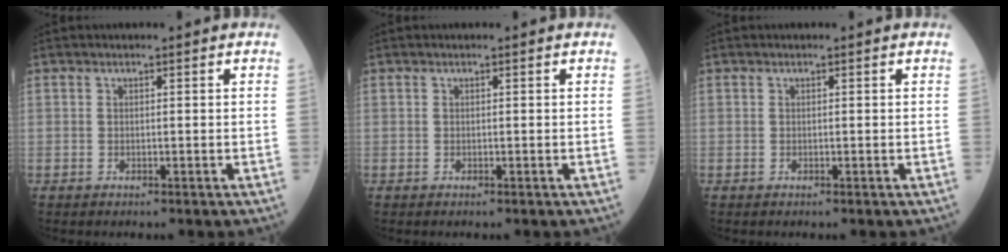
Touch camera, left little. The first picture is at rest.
{"total": 0.0}
{"total": 0.0}